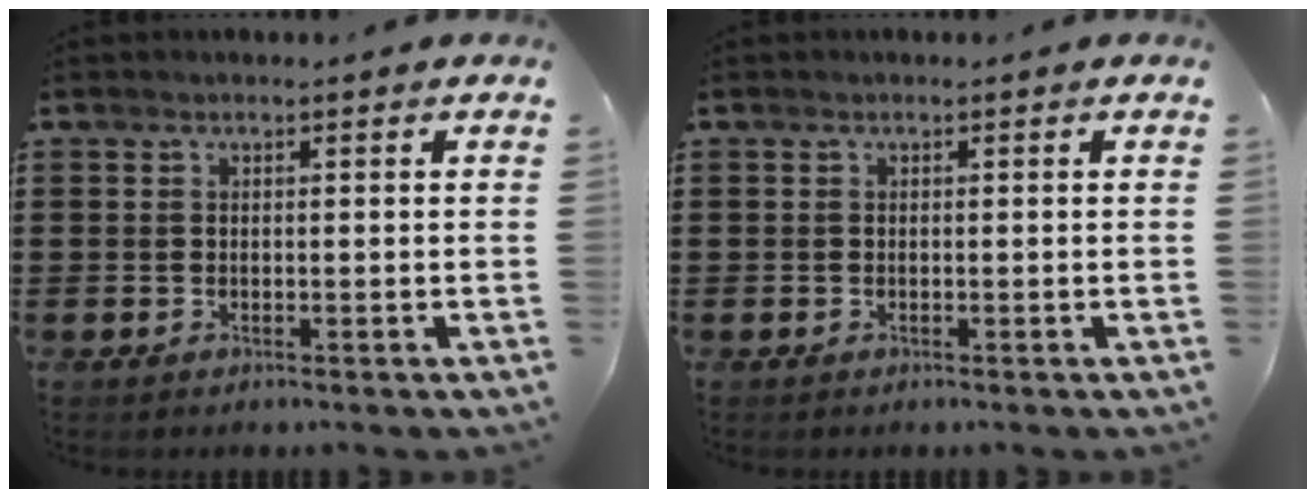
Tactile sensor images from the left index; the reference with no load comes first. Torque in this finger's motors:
{"motor_torque": [-0.01, -0.02, 0.00, 0.00]}